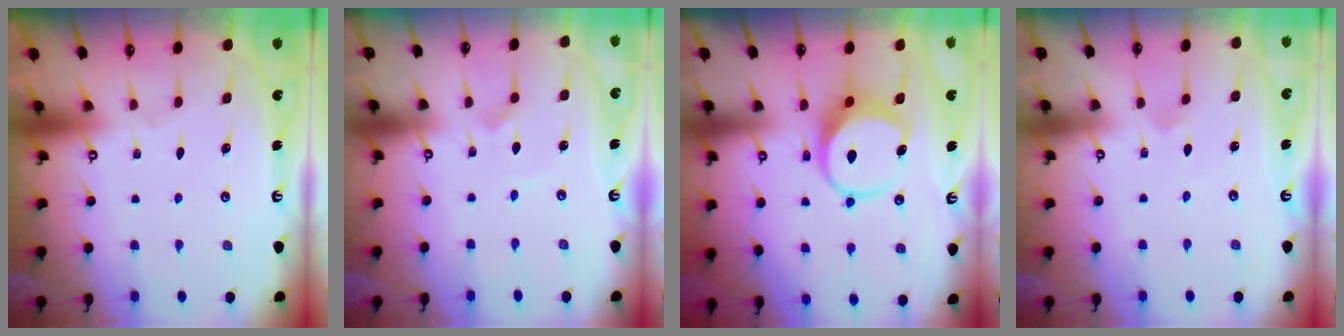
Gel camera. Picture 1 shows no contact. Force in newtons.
{"total": 1.6, "press": 1.6, "slide": 0.1}
{"total": 9.6, "press": 9.6, "slide": 0.9}
{"total": 1.7, "press": 1.7, "slide": 0.1}